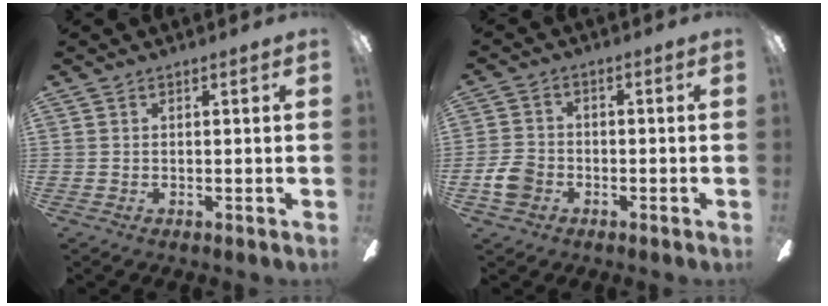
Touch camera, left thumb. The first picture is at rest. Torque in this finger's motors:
{"motor_torque": [-0.23, 0.30, -0.09, 0.09, 0.04]}